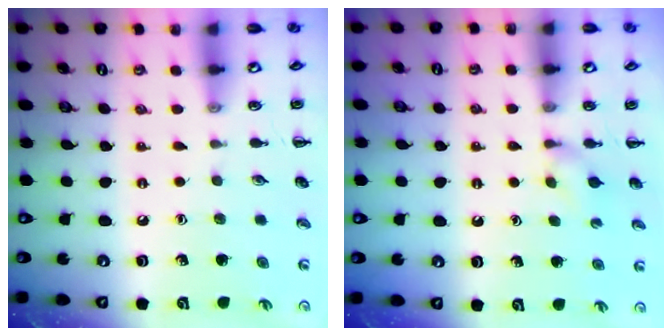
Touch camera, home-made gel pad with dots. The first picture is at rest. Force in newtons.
{"total": 2.9, "press": 2.7, "slide": 1.0}